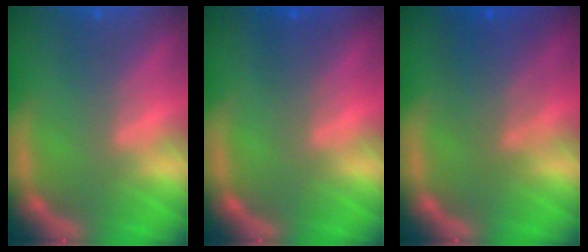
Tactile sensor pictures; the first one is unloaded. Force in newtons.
{"total": 1.5}
{"total": 4.5}